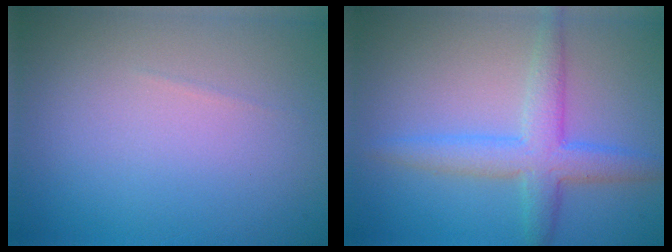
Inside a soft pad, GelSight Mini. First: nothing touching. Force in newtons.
{"total": 4.1, "press": 4.1, "slide": 0.1}